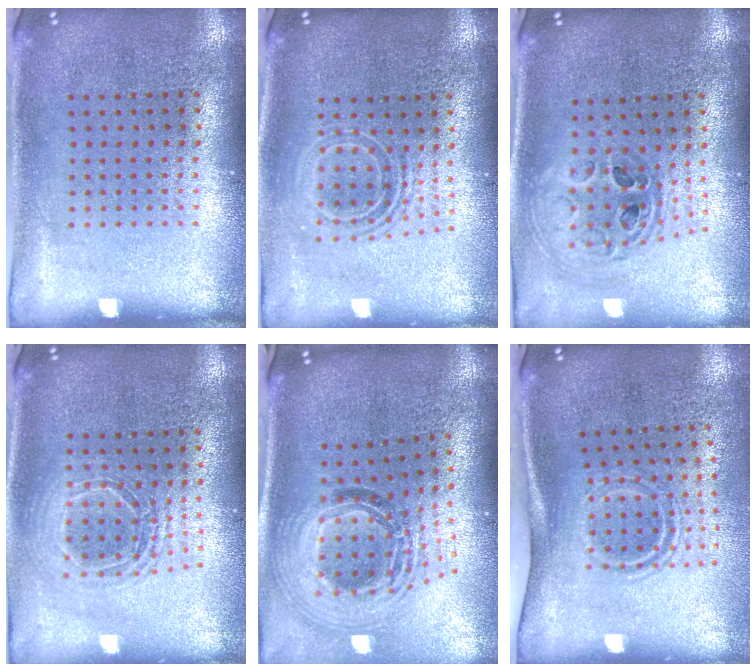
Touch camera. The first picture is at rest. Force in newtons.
{"total": 1.7, "press": 1.3, "slide": 1.0}
{"total": 1.0, "press": 1.0, "slide": 0.3}
{"total": 1.6, "press": 1.3, "slide": 0.8}
{"total": 2.0, "press": 1.6, "slide": 1.2}
{"total": 1.9, "press": 1.1, "slide": 1.5}